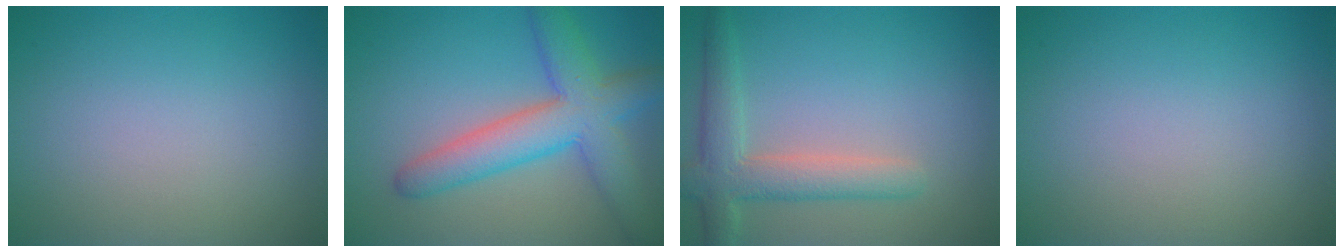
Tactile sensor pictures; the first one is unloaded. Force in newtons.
{"total": 6.9, "press": 6.9, "slide": 0.2}
{"total": 4.3, "press": 4.3, "slide": 0.4}
{"total": 0.0}